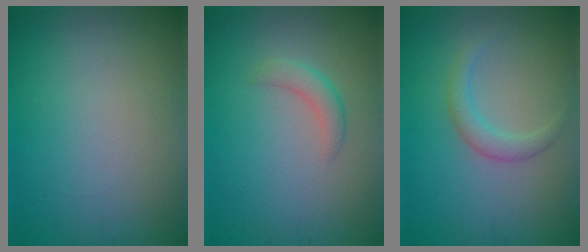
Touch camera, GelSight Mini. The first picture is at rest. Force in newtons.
{"total": 1.8, "press": 1.8, "slide": 0.0}
{"total": 1.9, "press": 1.9, "slide": 0.1}